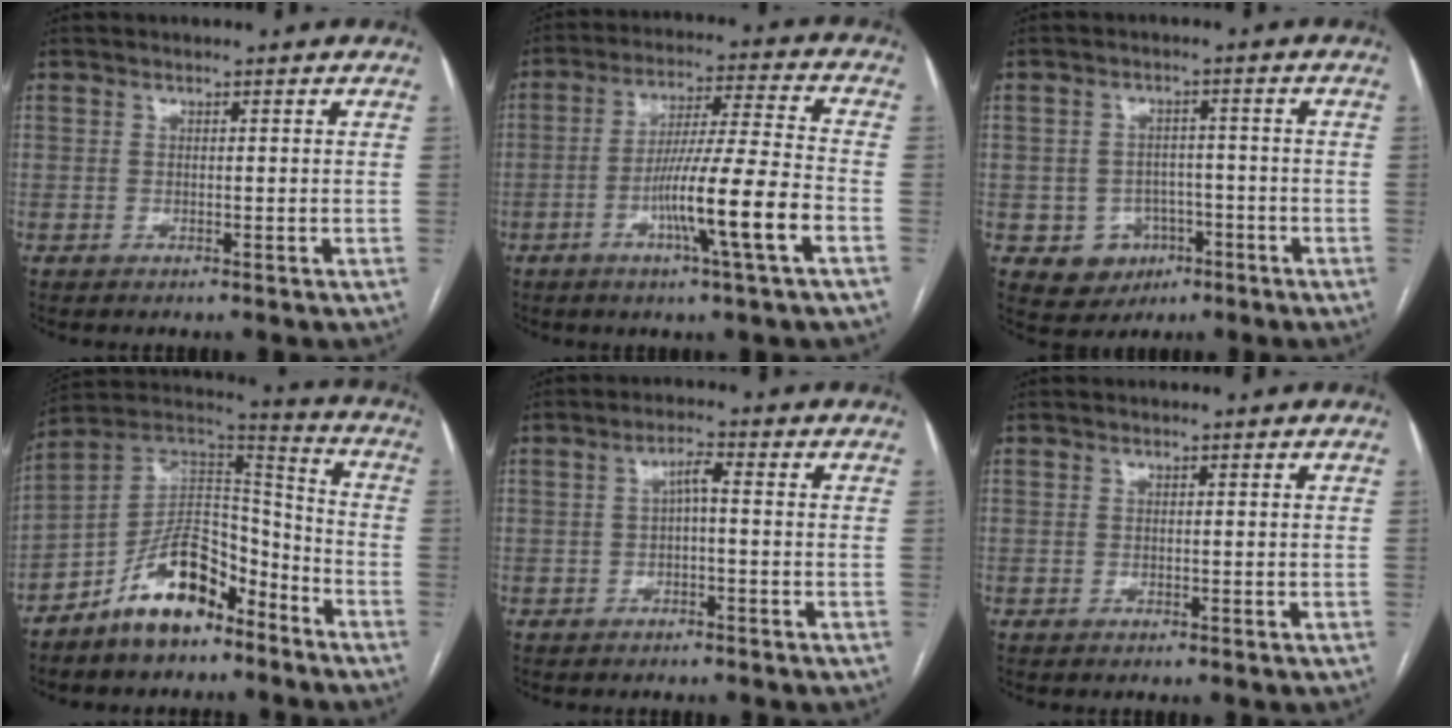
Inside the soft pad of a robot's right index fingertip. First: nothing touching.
{"total": 12.8, "force": [-4.8, -1.0, 11.8], "torque": [-0.208, -0.005, -0.086]}
{"total": 5.8, "force": [-2.3, 5.1, 1.4], "torque": [-0.017, 0.008, -0.023]}
{"total": 13.4, "force": [-8.8, 5.9, 8.1], "torque": [-0.144, 0.035, -0.156]}
{"total": 2.5, "force": [-0.2, 0.4, 2.4], "torque": [-0.043, 0.011, -0.002]}
{"total": 0.0}